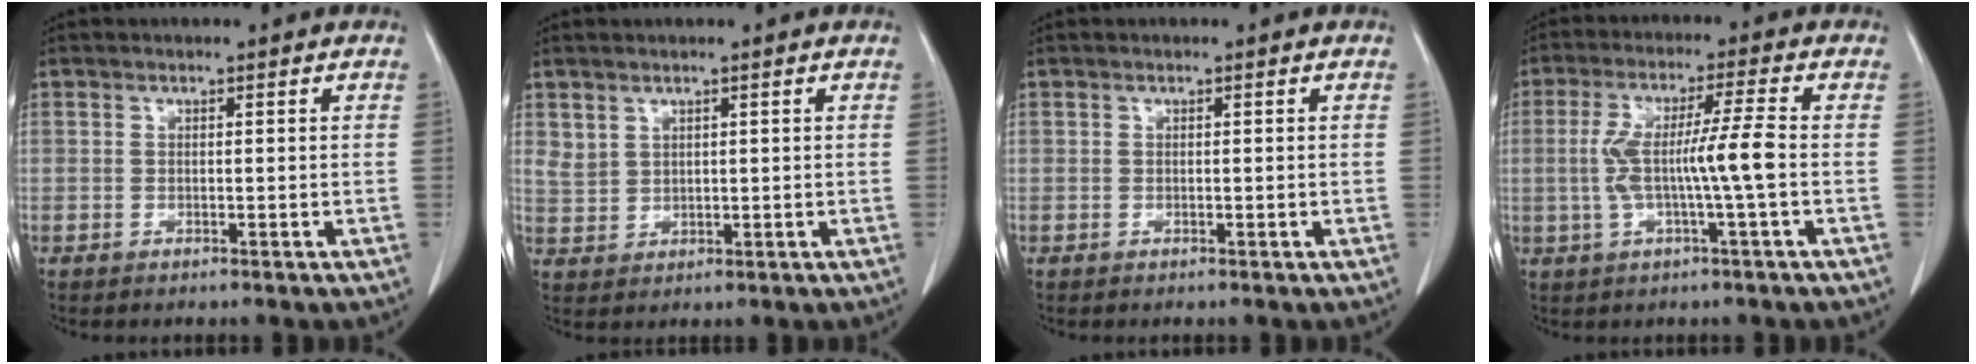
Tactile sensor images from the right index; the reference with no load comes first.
{"total": 2.7, "force": [1.8, 1.8, 0.8], "torque": [-0.015, -0.004, 0.044]}
{"total": 0.0}
{"total": 8.4, "force": [-0.9, -0.5, 8.4], "torque": [-0.166, 0.014, -0.015]}